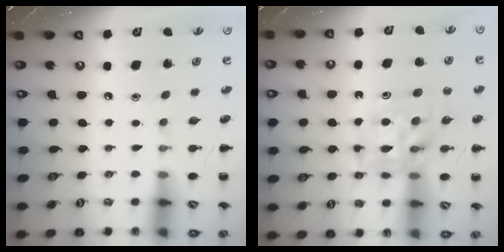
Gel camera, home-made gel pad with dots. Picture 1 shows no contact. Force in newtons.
{"total": 11.9, "press": 11.3, "slide": 3.8}